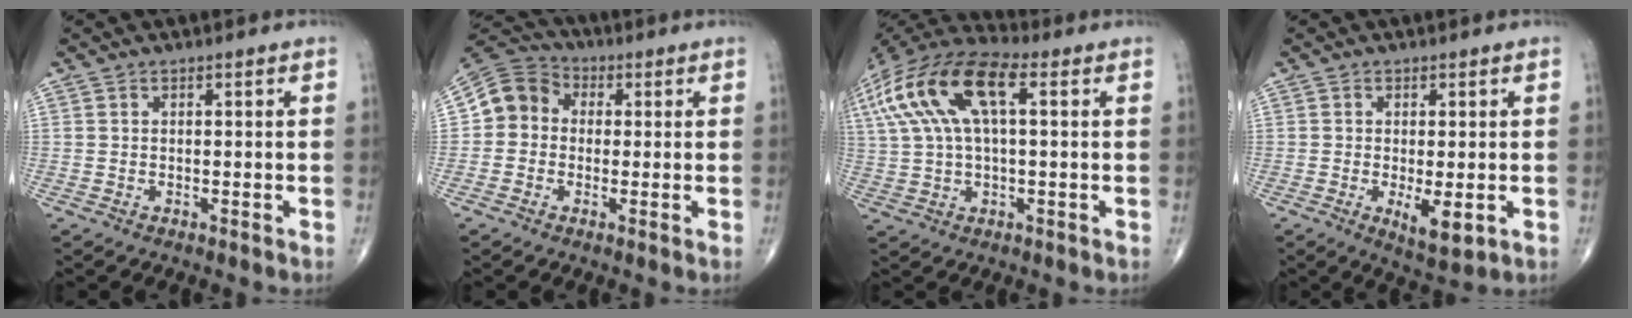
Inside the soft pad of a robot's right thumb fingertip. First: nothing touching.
{"total": 7.8, "force": [0.0, 7.0, 3.4], "torque": [-0.043, 0.025, -0.016]}
{"total": 19.2, "force": [5.4, 8.5, 16.4], "torque": [-0.346, 0.042, 0.090]}
{"total": 5.6, "force": [-1.3, 2.0, 5.0], "torque": [-0.082, -0.017, -0.015]}